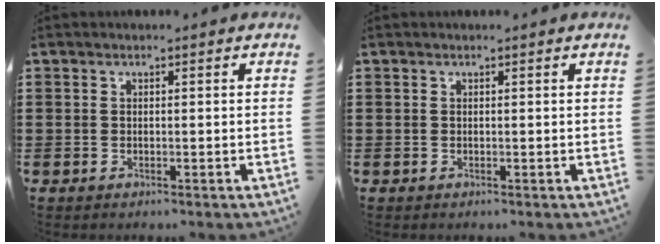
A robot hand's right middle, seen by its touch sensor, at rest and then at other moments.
{"total": 0.0}